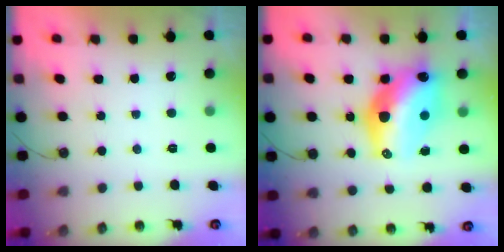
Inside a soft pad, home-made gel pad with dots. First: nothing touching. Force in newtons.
{"total": 16.6, "press": 16.5, "slide": 1.8}